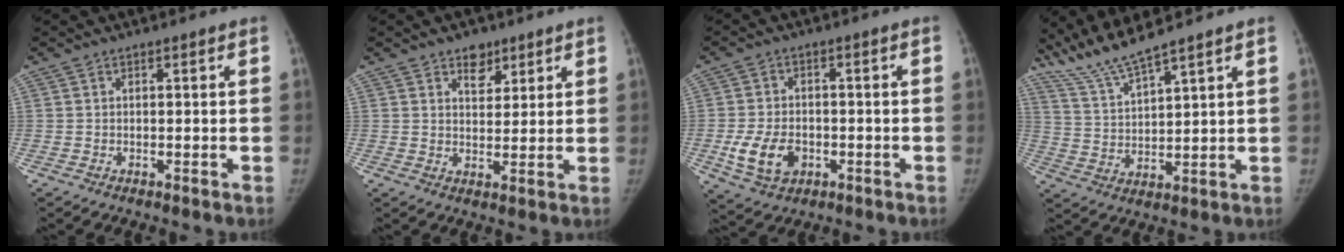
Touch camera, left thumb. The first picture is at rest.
{"total": 4.6, "force": [3.0, 2.9, 2.0], "torque": [-0.001, -0.019, 0.046]}
{"total": 8.7, "force": [-2.5, 6.1, 5.6], "torque": [-0.097, 0.007, -0.039]}
{"total": 8.0, "force": [7.2, -0.4, 3.5], "torque": [-0.078, -0.035, 0.152]}